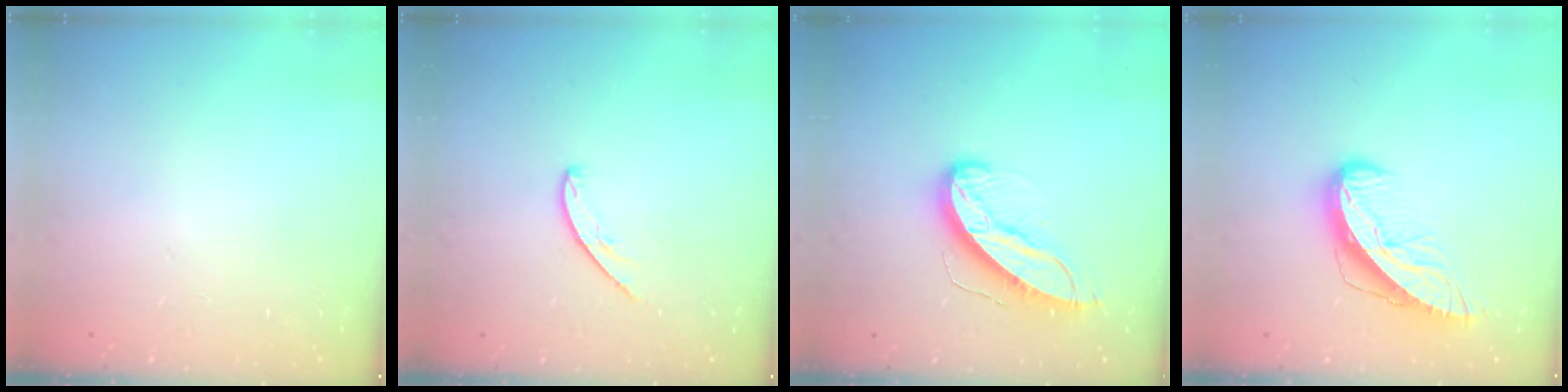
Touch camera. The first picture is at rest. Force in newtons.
{"total": 4.9, "press": 4.9, "slide": 0.5}
{"total": 11.6, "press": 11.6, "slide": 1.1}
{"total": 11.1, "press": 11.0, "slide": 1.0}